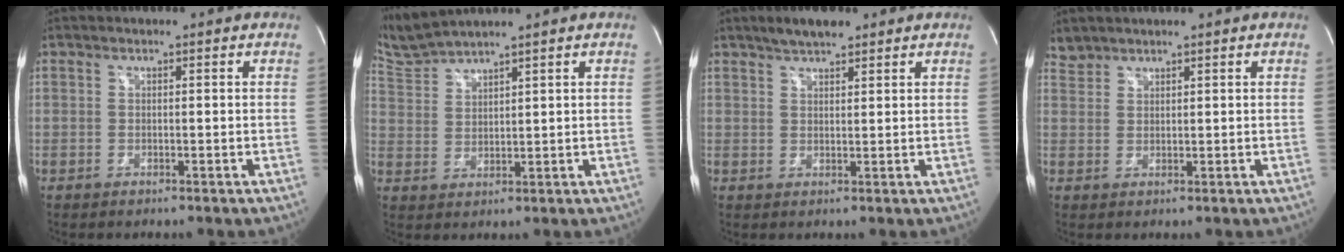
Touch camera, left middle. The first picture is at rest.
{"total": 5.3, "force": [5.1, -1.2, 0.6], "torque": [-0.032, 0.004, 0.115]}
{"total": 4.3, "force": [3.4, 1.2, 2.4], "torque": [-0.052, 0.010, 0.060]}
{"total": 2.0, "force": [1.9, 0.6, -0.3], "torque": [0.005, 0.010, 0.039]}